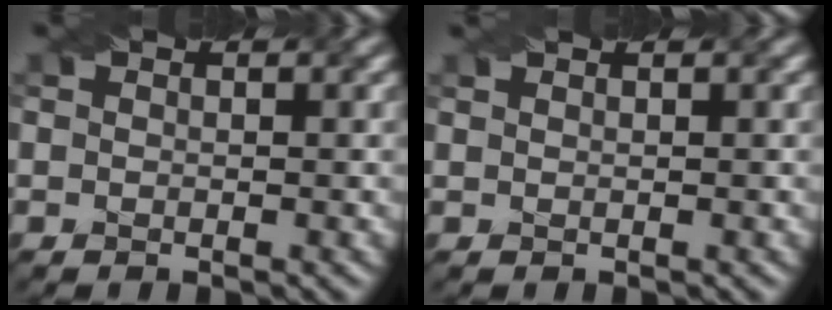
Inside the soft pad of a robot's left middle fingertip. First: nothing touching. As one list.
[{"total": 0.6, "force": [0.6, -0.2, 0.0], "torque": [-0.007, 0.002, 0.010]}]